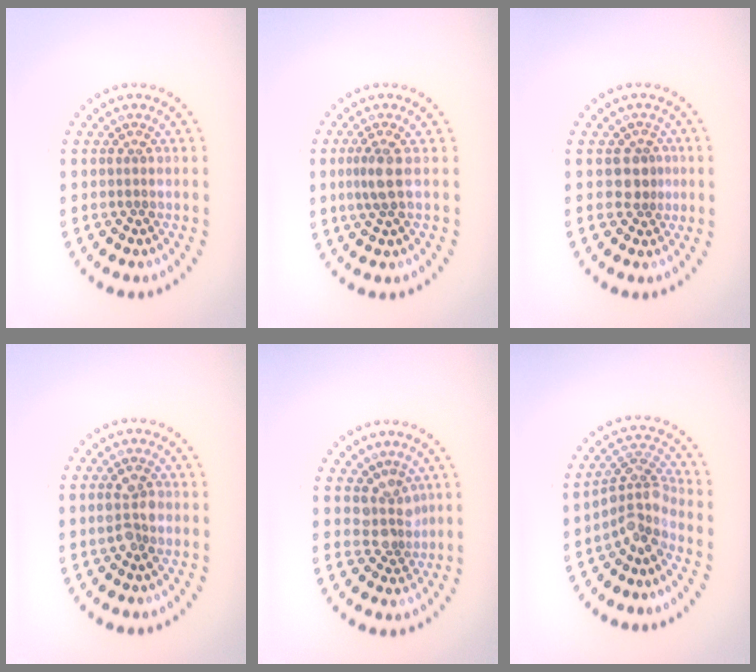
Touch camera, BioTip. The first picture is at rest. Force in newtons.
{"total": 2.2, "press": 1.8, "slide": 1.2}
{"total": 2.2, "press": 1.8, "slide": 1.3}
{"total": 2.6, "press": 2.5, "slide": 0.4}
{"total": 2.5, "press": 1.9, "slide": 1.5}
{"total": 3.6, "press": 2.4, "slide": 2.6}